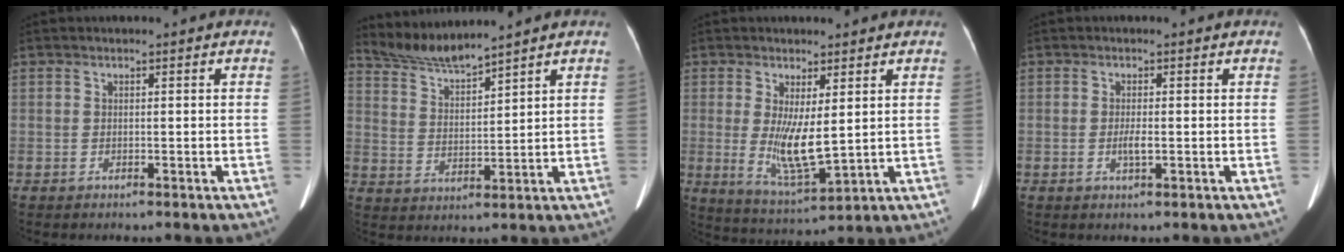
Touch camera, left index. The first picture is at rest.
{"total": 6.0, "force": [5.8, -1.3, 1.2], "torque": [-0.035, -0.002, 0.123]}
{"total": 7.5, "force": [0.8, 1.6, 7.3], "torque": [-0.144, -0.025, 0.026]}
{"total": 1.6, "force": [-0.3, 0.3, 1.6], "torque": [-0.033, 0.000, -0.006]}